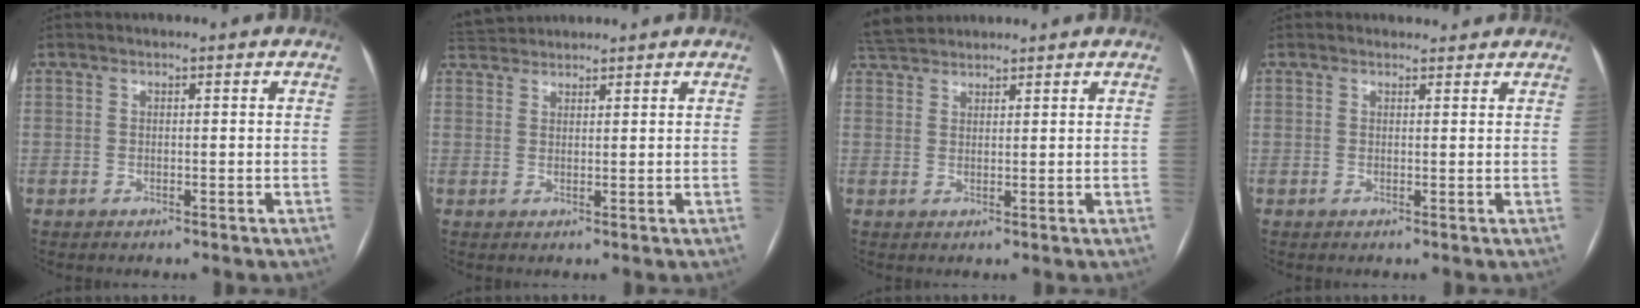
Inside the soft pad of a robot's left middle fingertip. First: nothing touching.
{"total": 4.3, "force": [4.2, 0.9, 0.5], "torque": [-0.017, 0.031, 0.079]}
{"total": 5.0, "force": [4.8, 1.2, 0.9], "torque": [-0.026, 0.030, 0.090]}
{"total": 1.7, "force": [1.5, 0.8, -0.1], "torque": [-0.001, 0.008, 0.017]}